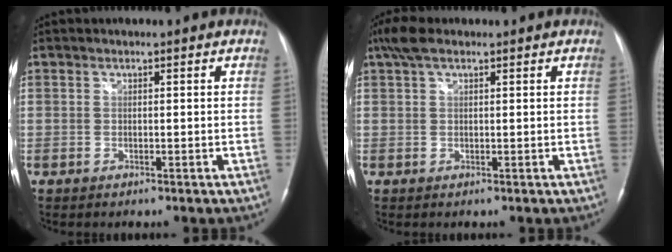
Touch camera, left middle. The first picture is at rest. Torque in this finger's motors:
{"motor_torque": [0.52, -0.37, 0.00, 0.06]}